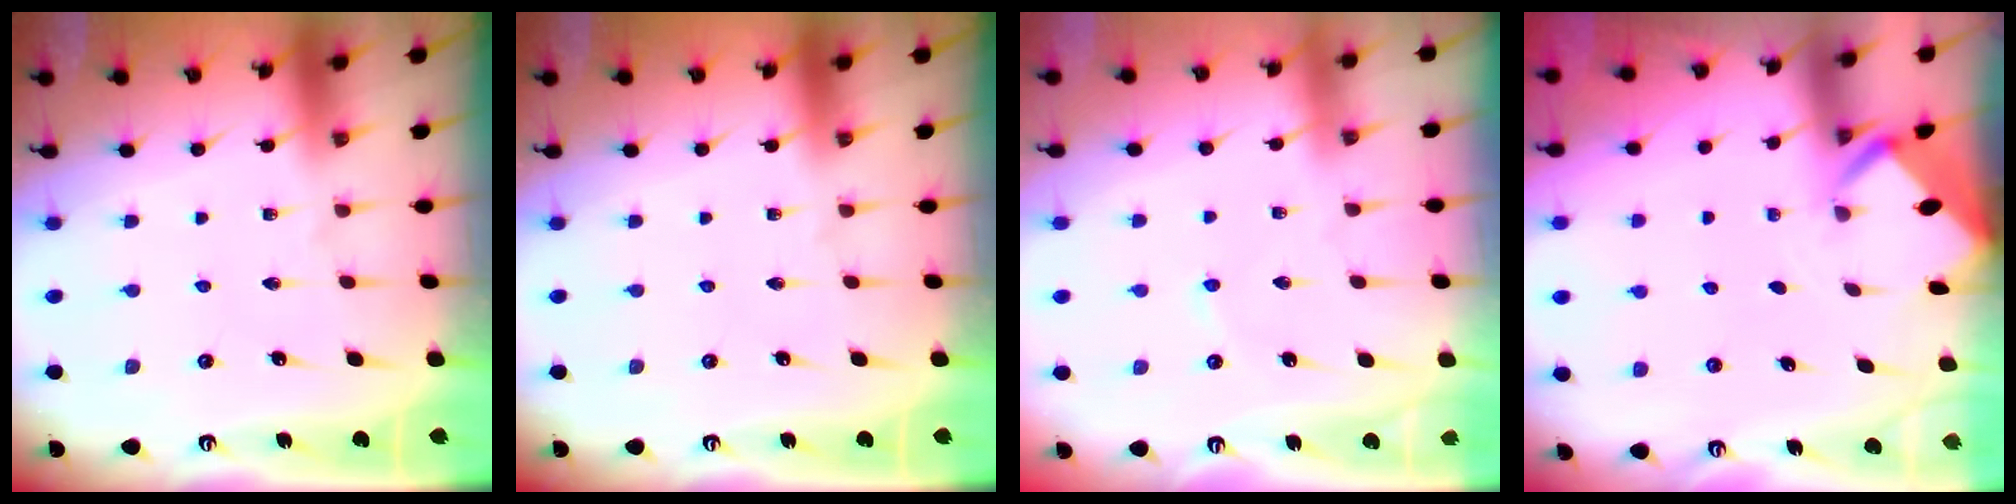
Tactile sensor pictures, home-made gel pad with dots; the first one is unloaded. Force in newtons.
{"total": 0.0}
{"total": 1.7, "press": 1.7, "slide": 0.3}
{"total": 2.3, "press": 2.3, "slide": 0.2}